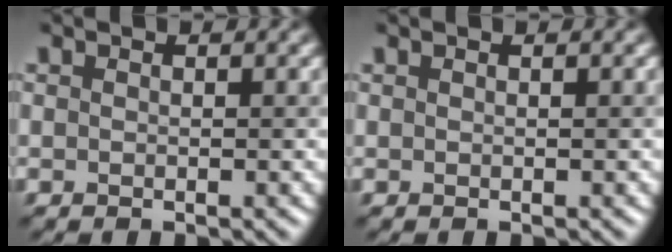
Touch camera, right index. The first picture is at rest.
{"total": 0.0}